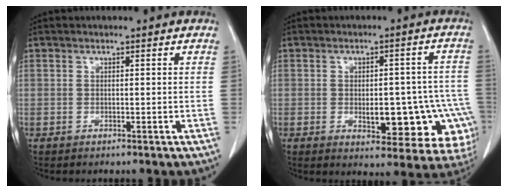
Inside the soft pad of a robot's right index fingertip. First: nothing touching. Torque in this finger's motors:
{"motor_torque": [0.62, 0.13, 0.21, 0.03]}